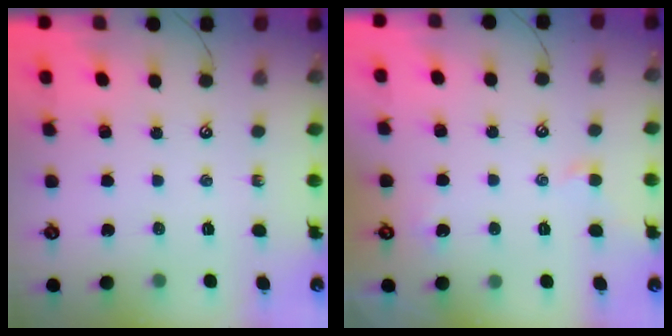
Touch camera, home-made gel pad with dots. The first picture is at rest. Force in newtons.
{"total": 0.5, "press": 0.2, "slide": 0.5}